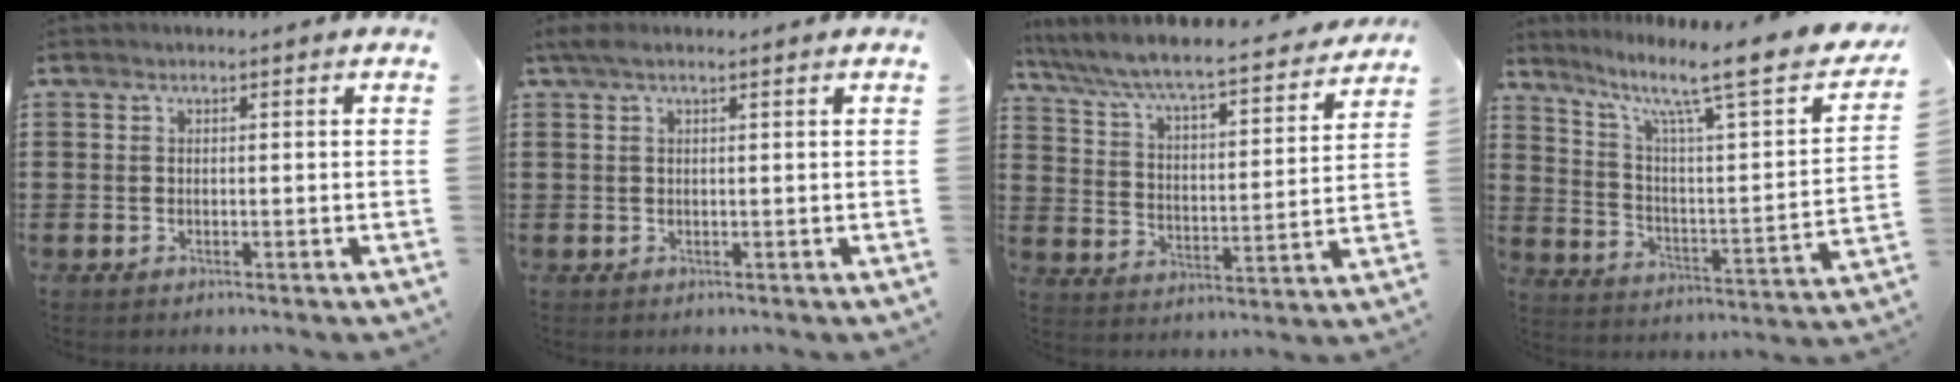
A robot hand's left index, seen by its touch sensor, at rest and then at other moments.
{"total": 1.4, "force": [0.7, 0.1, 1.2], "torque": [-0.025, -0.001, 0.014]}
{"total": 6.1, "force": [5.7, -0.1, 2.2], "torque": [-0.071, -0.048, 0.089]}
{"total": 10.3, "force": [7.8, 1.1, 6.7], "torque": [-0.137, -0.064, 0.115]}